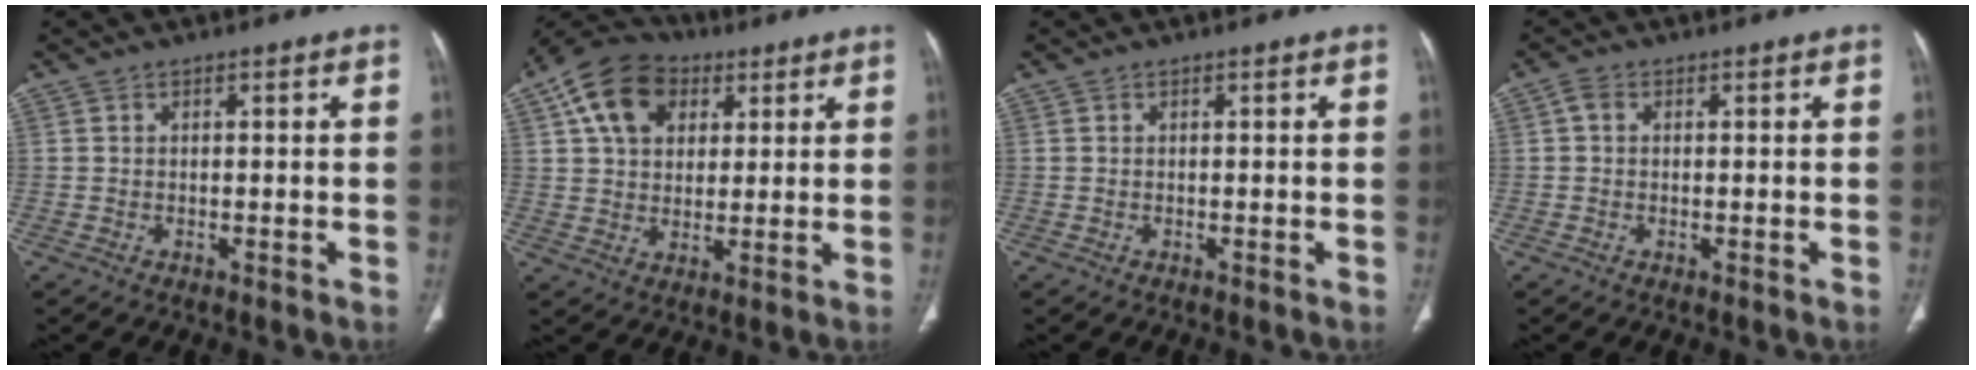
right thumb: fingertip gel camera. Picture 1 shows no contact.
{"total": 13.3, "force": [5.3, 9.5, 7.7], "torque": [-0.114, 0.002, 0.084]}
{"total": 0.0}
{"total": 1.7, "force": [0.3, 1.3, 1.1], "torque": [-0.015, 0.004, 0.001]}